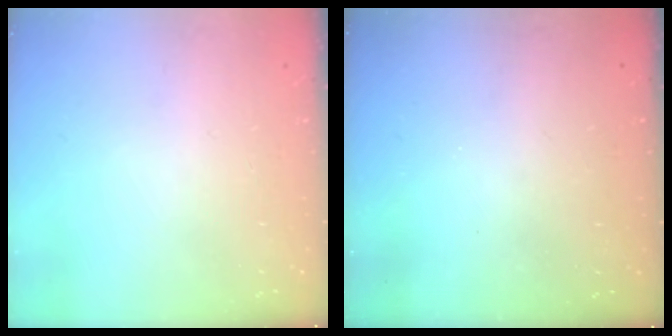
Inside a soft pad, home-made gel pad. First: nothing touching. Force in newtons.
{"total": 3.1, "press": 3.1, "slide": 0.1}